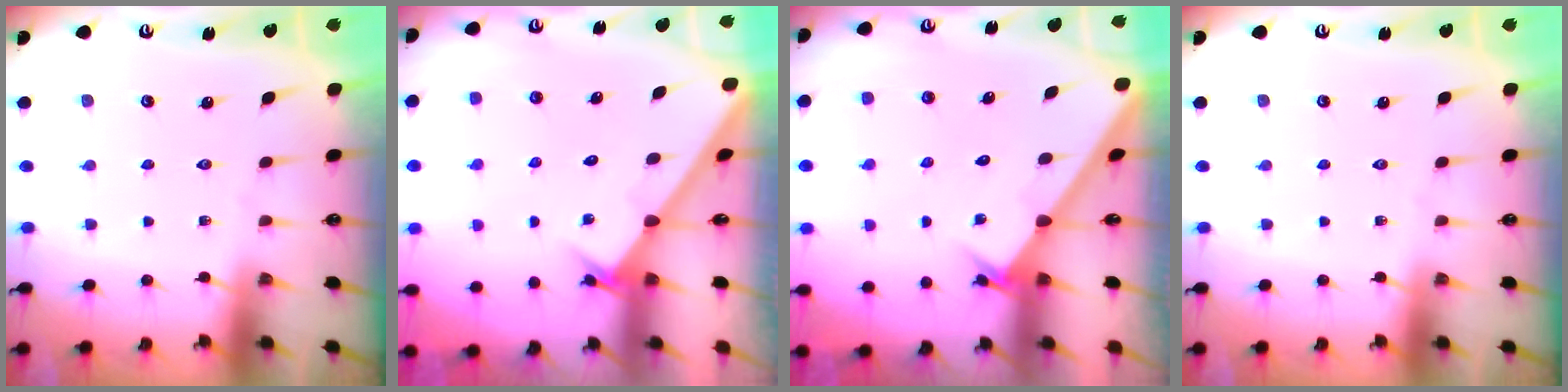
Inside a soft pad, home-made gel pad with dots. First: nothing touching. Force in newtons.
{"total": 2.2, "press": 2.2, "slide": 0.2}
{"total": 2.0, "press": 2.0, "slide": 0.2}
{"total": 0.0}